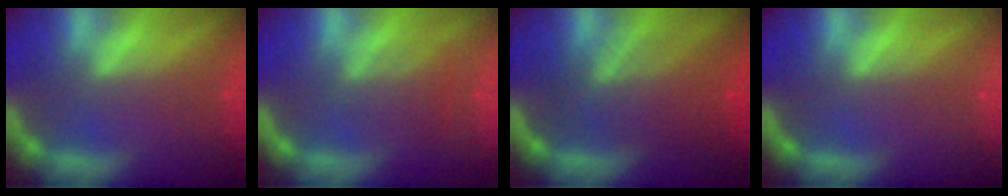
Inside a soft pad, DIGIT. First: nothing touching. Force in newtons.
{"total": 3.0}
{"total": 7.0}
{"total": 0.0}